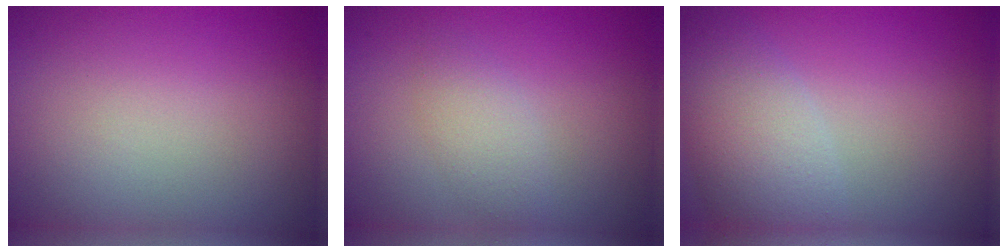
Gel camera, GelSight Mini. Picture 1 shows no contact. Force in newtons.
{"total": 2.1, "press": 2.1, "slide": 0.1}
{"total": 5.1, "press": 5.1, "slide": 0.3}